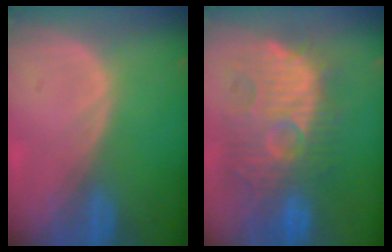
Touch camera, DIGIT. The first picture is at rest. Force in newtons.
{"total": 11.7, "press": 11.5, "slide": 2.4}